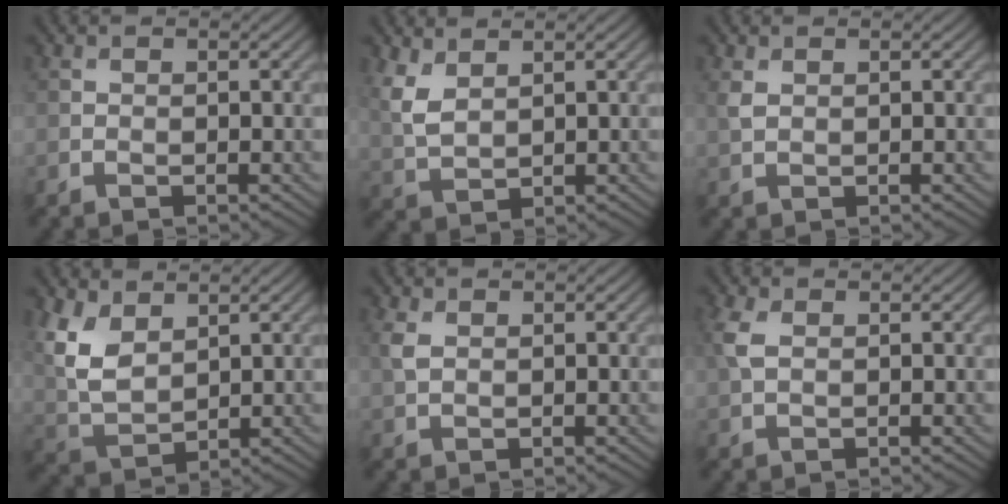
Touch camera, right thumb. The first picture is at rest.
{"total": 4.3, "force": [2.3, 2.1, 3.0], "torque": [-0.086, 0.001, 0.051]}
{"total": 1.5, "force": [0.6, 0.9, 1.0], "torque": [-0.032, 0.001, 0.015]}
{"total": 7.7, "force": [3.5, 4.4, 5.3], "torque": [-0.142, 0.002, 0.074]}
{"total": 2.1, "force": [0.7, 1.3, 1.5], "torque": [-0.048, 0.003, 0.016]}
{"total": 2.9, "force": [0.8, 1.7, 2.2], "torque": [-0.068, 0.007, 0.014]}